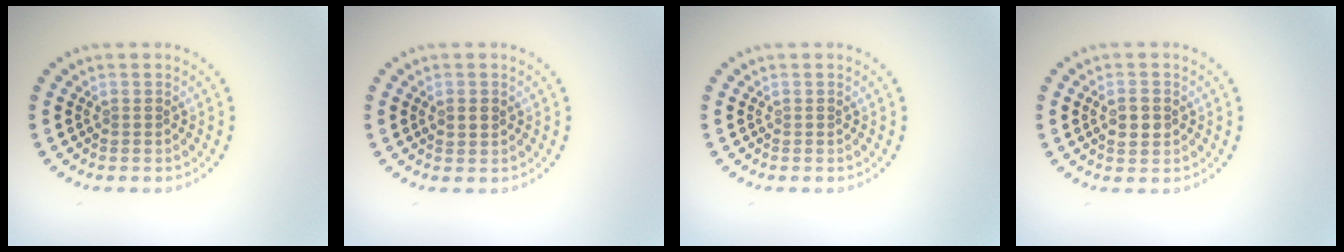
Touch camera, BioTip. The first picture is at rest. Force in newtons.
{"total": 1.5, "press": 1.5, "slide": 0.1}
{"total": 0.0}
{"total": 2.1, "press": 2.1, "slide": 0.1}